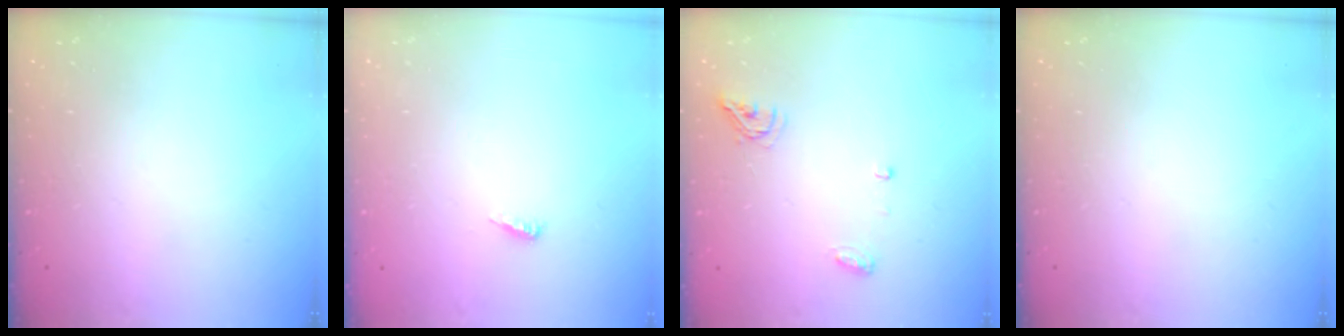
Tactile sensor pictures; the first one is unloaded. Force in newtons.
{"total": 3.9, "press": 3.9, "slide": 0.4}
{"total": 5.8, "press": 5.7, "slide": 0.9}
{"total": 0.0}